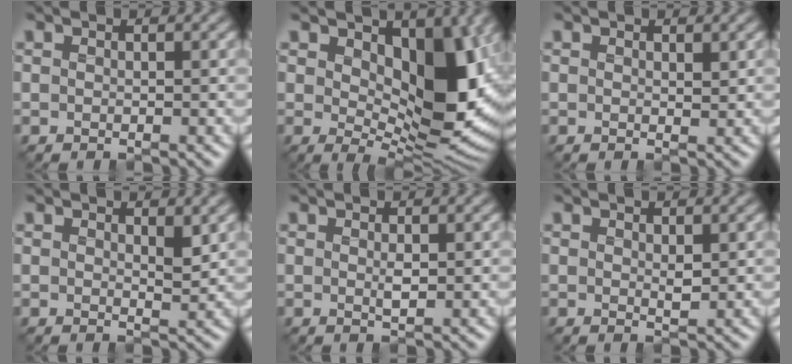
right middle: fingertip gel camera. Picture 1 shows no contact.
{"total": 11.2, "force": [2.3, 5.7, 9.4], "torque": [-0.138, -0.014, 0.038]}
{"total": 0.8, "force": [0.6, 0.3, 0.4], "torque": [-0.010, -0.004, 0.009]}
{"total": 1.6, "force": [0.9, 0.6, 1.2], "torque": [-0.020, -0.007, 0.014]}
{"total": 0.8, "force": [-0.1, 0.2, 0.8], "torque": [-0.019, -0.004, -0.001]}
{"total": 0.9, "force": [0.3, 0.3, 0.8], "torque": [-0.018, -0.005, 0.005]}